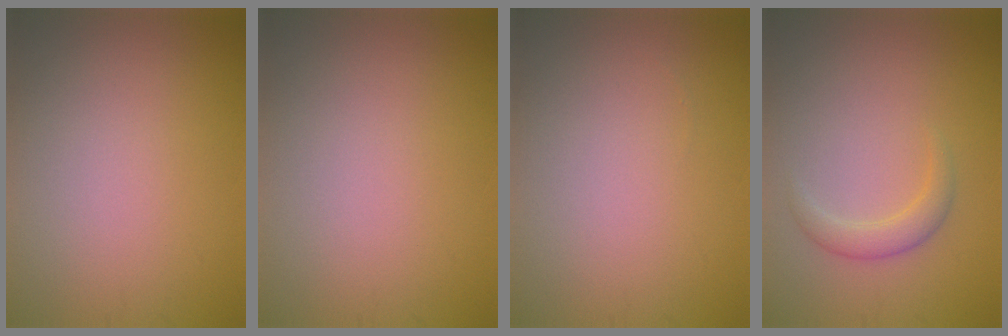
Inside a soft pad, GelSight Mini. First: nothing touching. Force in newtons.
{"total": 0.0}
{"total": 0.0}
{"total": 2.0, "press": 2.0, "slide": 0.1}